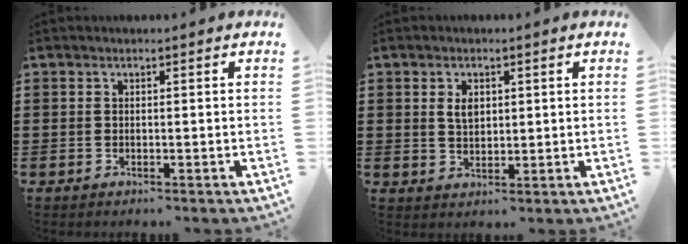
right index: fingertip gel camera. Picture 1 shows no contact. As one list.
[{"total": 2.7, "force": [0.8, 1.6, 1.9], "torque": [-0.043, 0.007, 0.014]}]